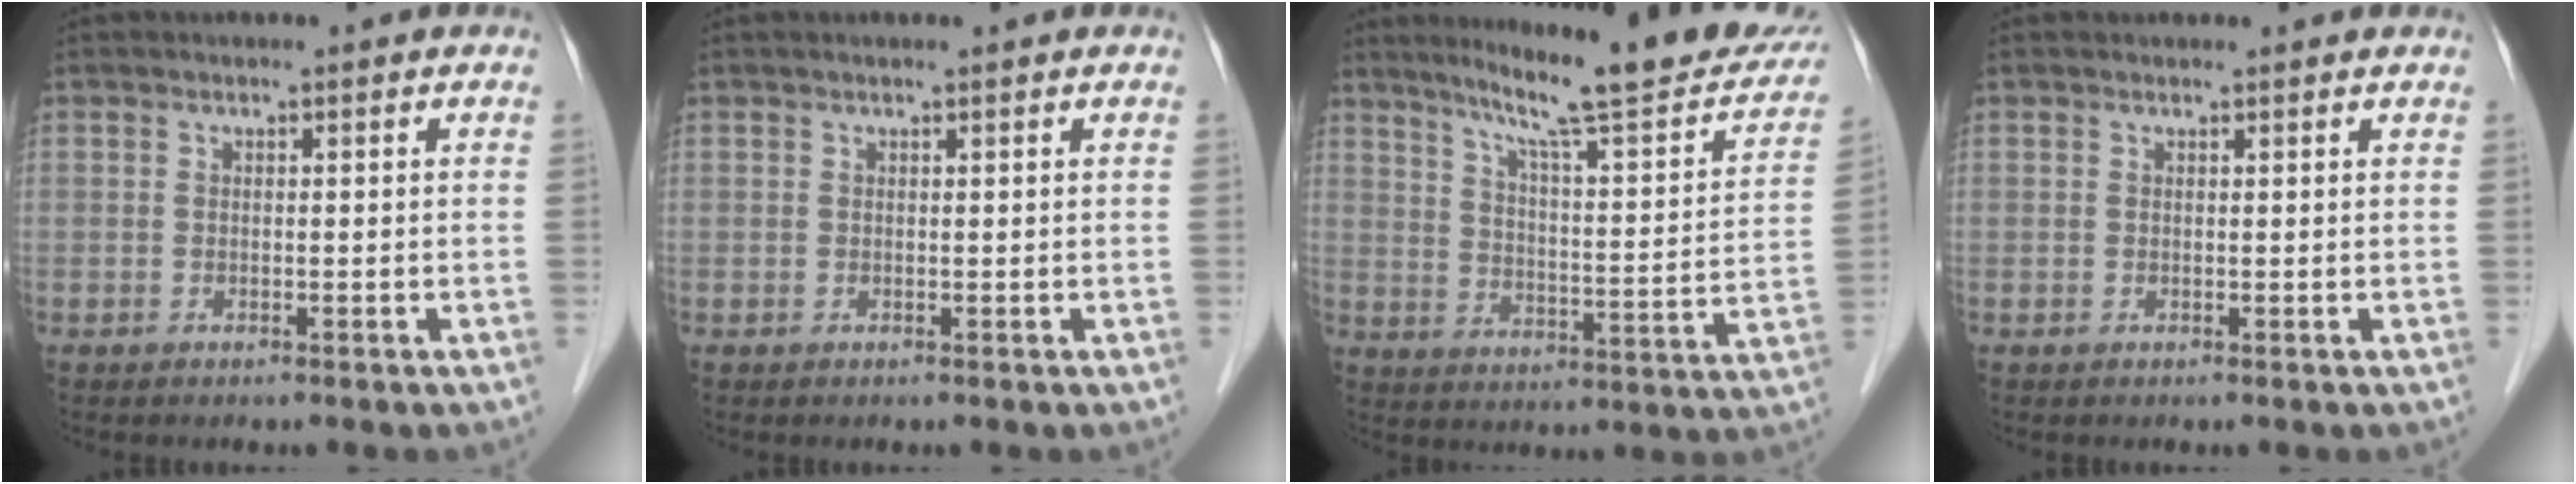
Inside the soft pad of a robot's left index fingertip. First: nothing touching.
{"total": 1.1, "force": [0.9, 0.0, 0.6], "torque": [-0.009, 0.011, 0.017]}
{"total": 23.0, "force": [18.9, 1.9, 12.9], "torque": [-0.185, -0.026, 0.252]}
{"total": 1.9, "force": [1.8, 0.2, 0.3], "torque": [-0.012, 0.008, 0.020]}